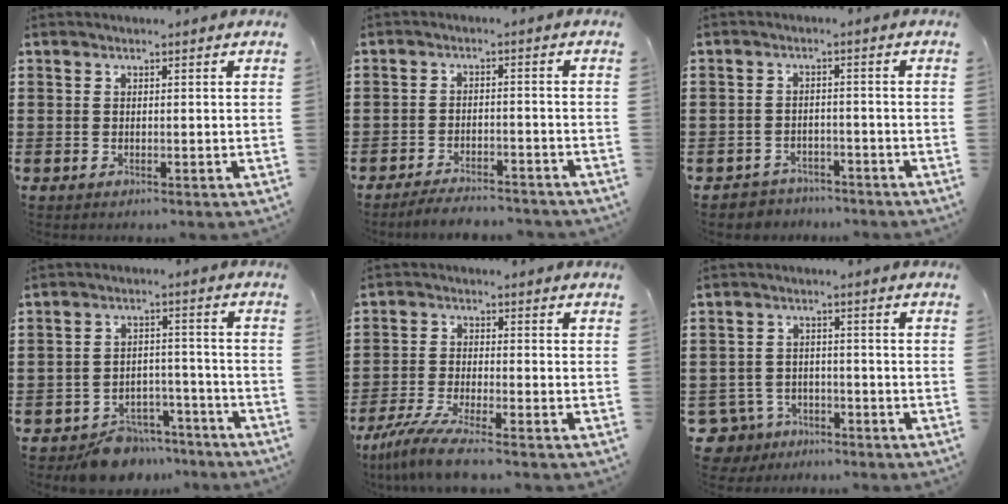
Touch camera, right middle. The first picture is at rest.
{"total": 3.6, "force": [-3.5, 0.2, 0.7], "torque": [-0.014, 0.002, -0.071]}
{"total": 2.6, "force": [-2.5, 0.6, -0.2], "torque": [-0.006, 0.001, -0.056]}
{"total": 6.2, "force": [-5.8, 1.8, 0.7], "torque": [-0.007, 0.024, -0.111]}
{"total": 5.7, "force": [-4.8, -0.2, 3.2], "torque": [-0.087, -0.026, -0.097]}
{"total": 3.9, "force": [-3.4, 1.8, 0.6], "torque": [-0.048, -0.007, -0.079]}